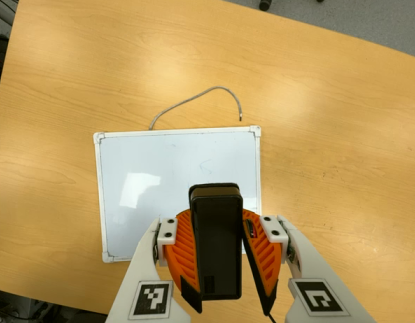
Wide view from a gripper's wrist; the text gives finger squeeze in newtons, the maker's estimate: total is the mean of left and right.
{"total": 10.5, "left": 9.9, "right": 11.1}